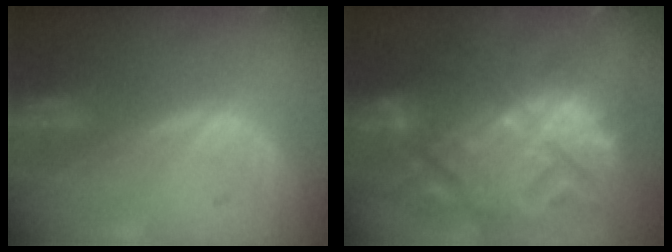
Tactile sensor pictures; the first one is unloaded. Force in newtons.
{"total": 15.3, "press": 13.2, "slide": 7.8}